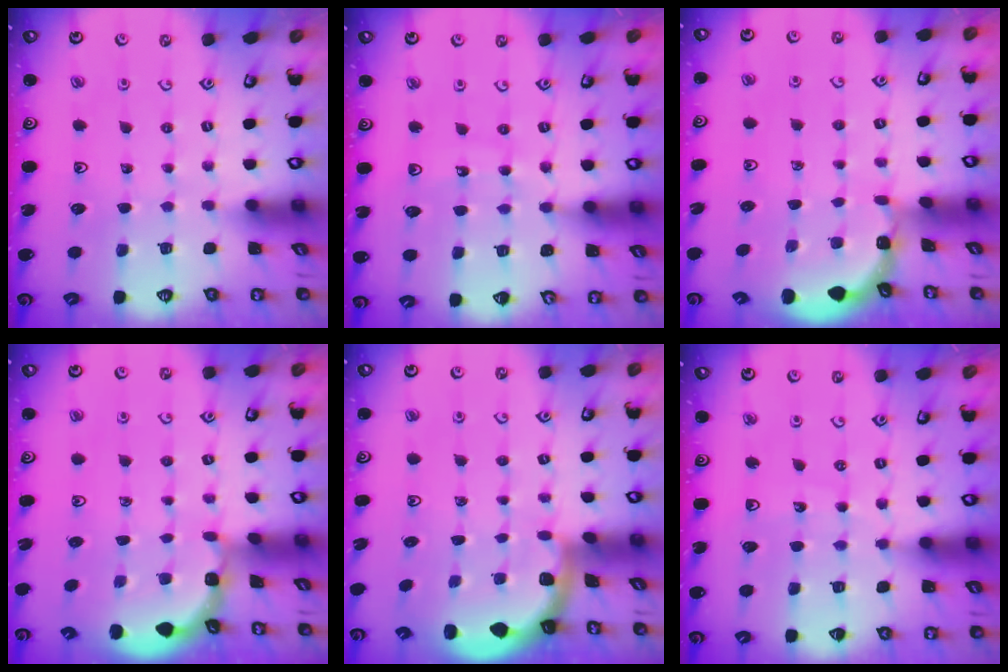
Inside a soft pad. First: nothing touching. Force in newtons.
{"total": 10.5, "press": 10.3, "slide": 1.9}
{"total": 1.1, "press": 1.1, "slide": 0.2}
{"total": 1.7, "press": 1.7, "slide": 0.2}
{"total": 1.6, "press": 1.6, "slide": 0.1}
{"total": 4.2, "press": 3.3, "slide": 2.5}